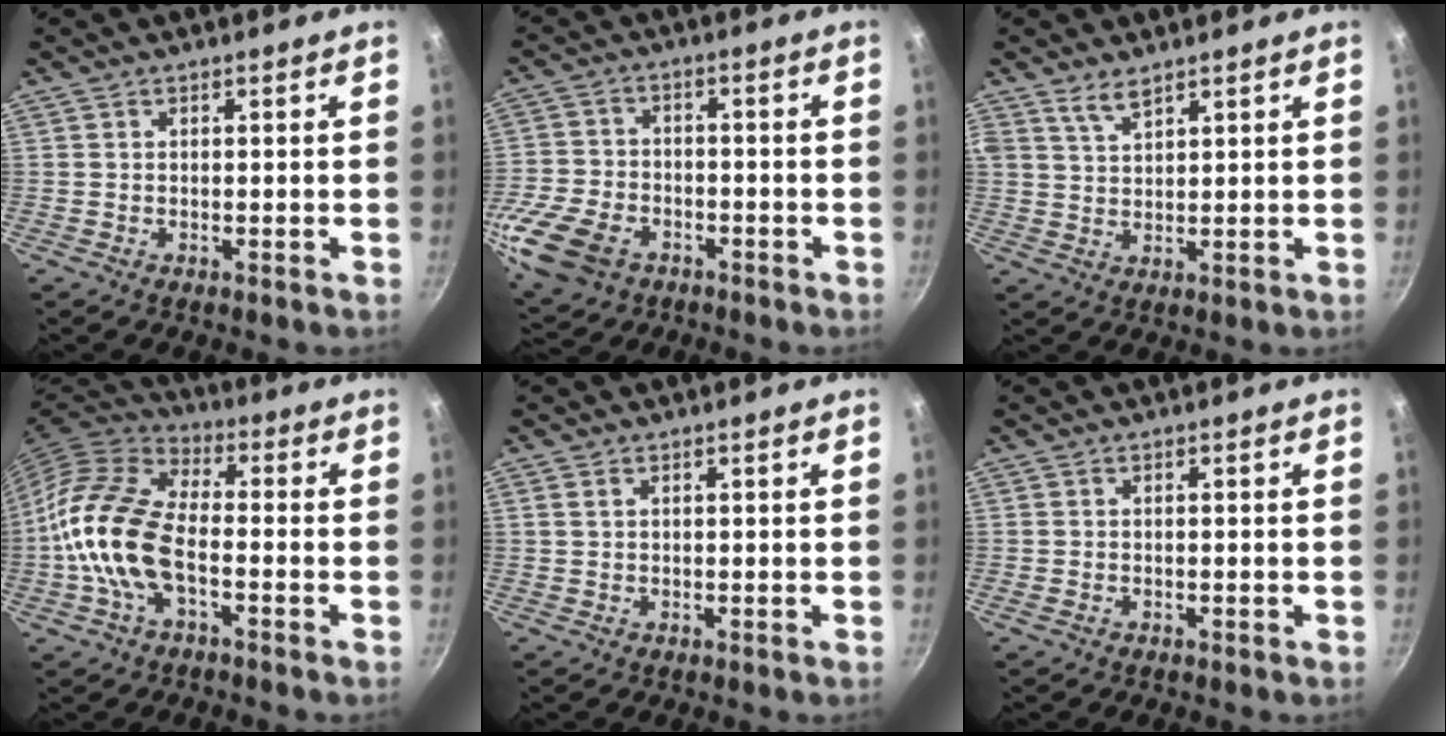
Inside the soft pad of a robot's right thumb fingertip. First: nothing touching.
{"total": 15.0, "force": [-6.8, 10.1, 8.8], "torque": [-0.190, 0.024, -0.132]}
{"total": 3.6, "force": [2.8, 1.3, 1.9], "torque": [-0.036, -0.019, 0.058]}
{"total": 15.7, "force": [-3.6, 8.4, 12.8], "torque": [-0.234, 0.036, -0.085]}
{"total": 1.0, "force": [0.4, 0.6, 0.6], "torque": [-0.012, 0.002, 0.007]}
{"total": 0.7, "force": [-0.3, 0.4, 0.4], "torque": [-0.011, 0.004, -0.007]}